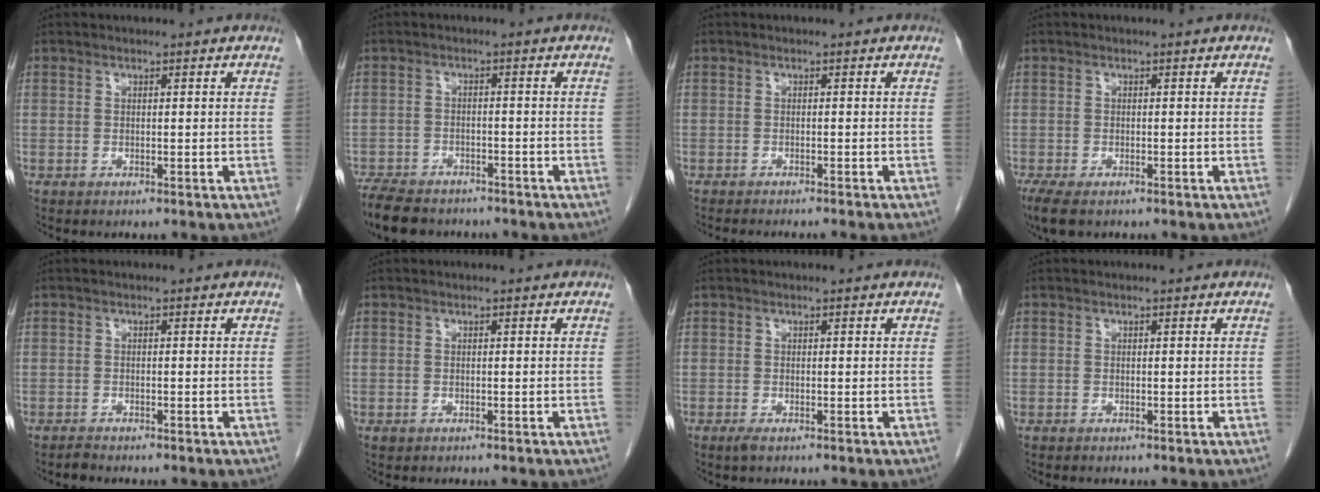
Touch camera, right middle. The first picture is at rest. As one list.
[{"total": 10.2, "force": [-8.4, 4.2, 4.1], "torque": [-0.083, -0.011, -0.129]}, {"total": 5.1, "force": [-4.6, -0.3, 2.3], "torque": [-0.015, -0.006, -0.065]}, {"total": 4.6, "force": [-3.1, 1.8, 2.9], "torque": [-0.061, -0.015, -0.051]}, {"total": 0.7, "force": [-0.6, 0.2, 0.0], "torque": [-0.006, -0.002, -0.015]}, {"total": 0.0}, {"total": 0.8, "force": [-0.5, 0.1, 0.6], "torque": [-0.013, -0.003, -0.009]}, {"total": 0.0}]